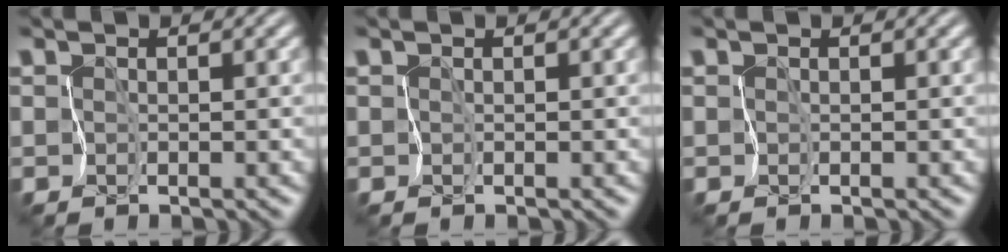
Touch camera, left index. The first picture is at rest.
{"total": 0.0}
{"total": 0.0}